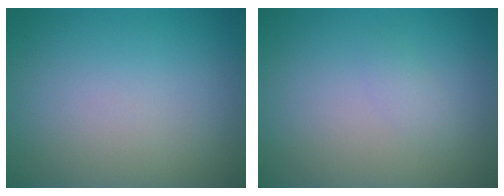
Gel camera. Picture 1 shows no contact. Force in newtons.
{"total": 0.9, "press": 0.9, "slide": 0.1}